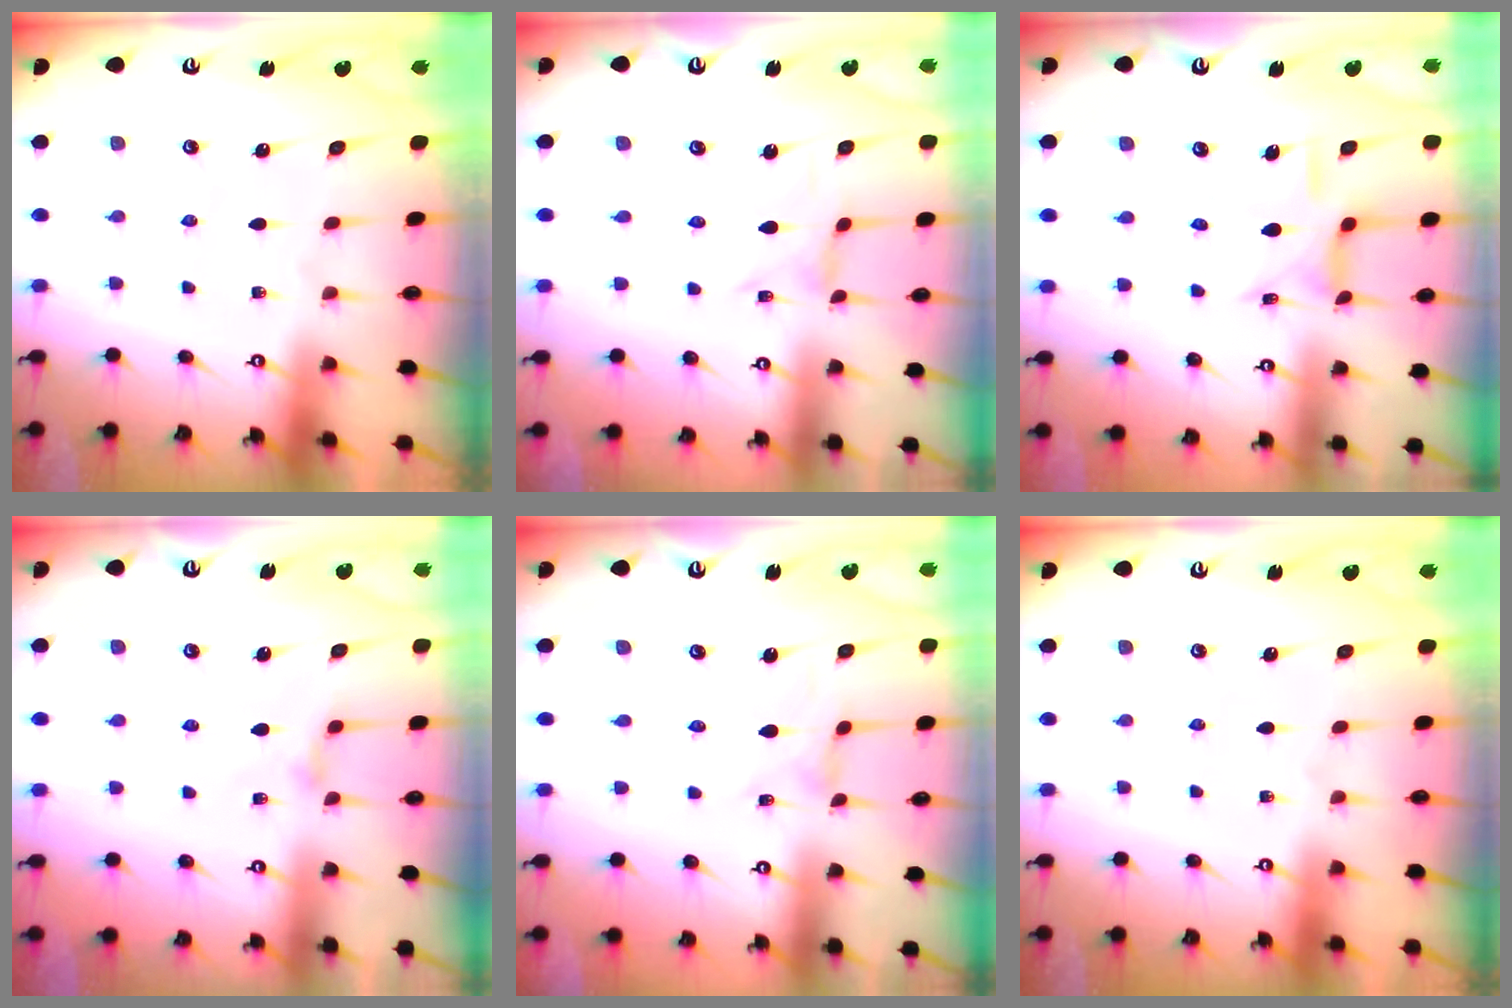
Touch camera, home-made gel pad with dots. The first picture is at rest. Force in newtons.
{"total": 0.0}
{"total": 10.6, "press": 10.6, "slide": 0.7}
{"total": 1.9, "press": 1.9, "slide": 0.4}
{"total": 0.0}
{"total": 0.0}